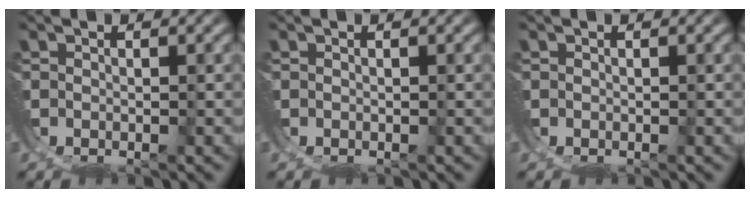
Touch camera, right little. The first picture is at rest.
{"total": 0.0}
{"total": 0.0}